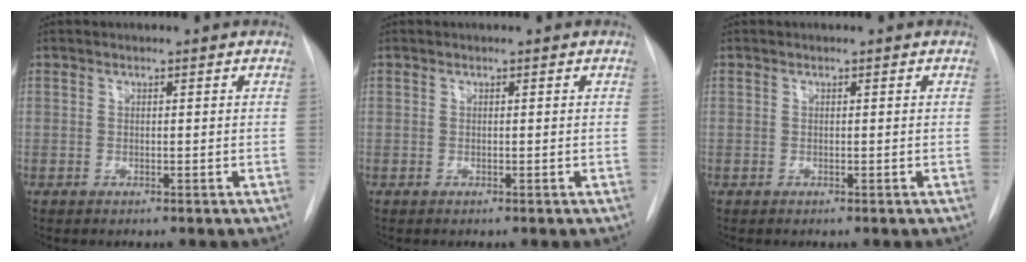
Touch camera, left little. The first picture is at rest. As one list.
[{"total": 0.0}, {"total": 0.0}]